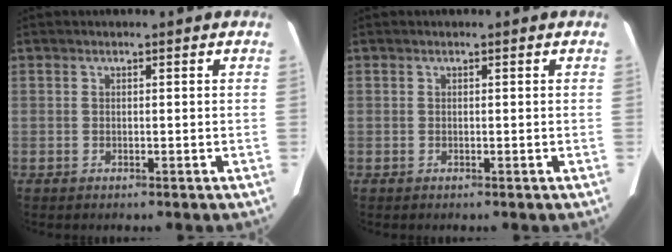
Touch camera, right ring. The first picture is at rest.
{"total": 0.0}